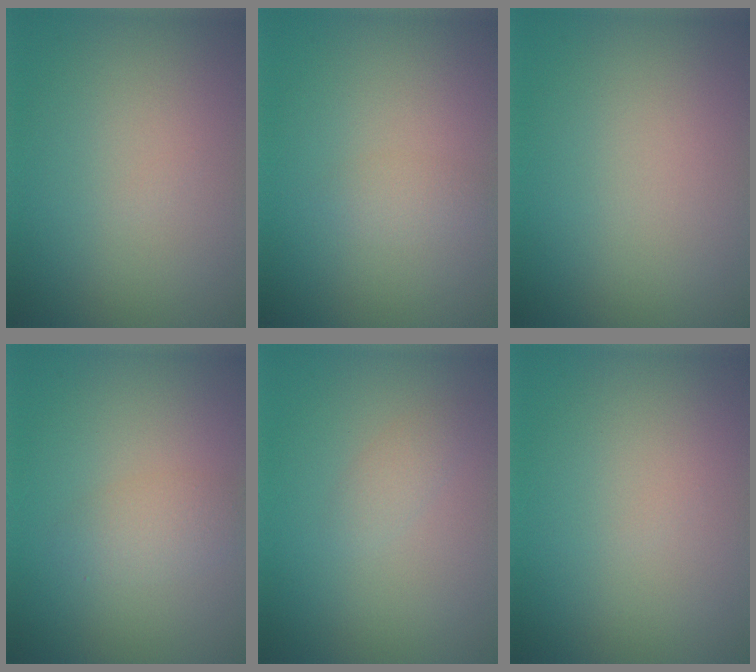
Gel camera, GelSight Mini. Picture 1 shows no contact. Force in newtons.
{"total": 1.0, "press": 1.0, "slide": 0.0}
{"total": 0.0}
{"total": 2.0, "press": 2.0, "slide": 0.1}
{"total": 1.0, "press": 1.0, "slide": 0.1}
{"total": 0.0}